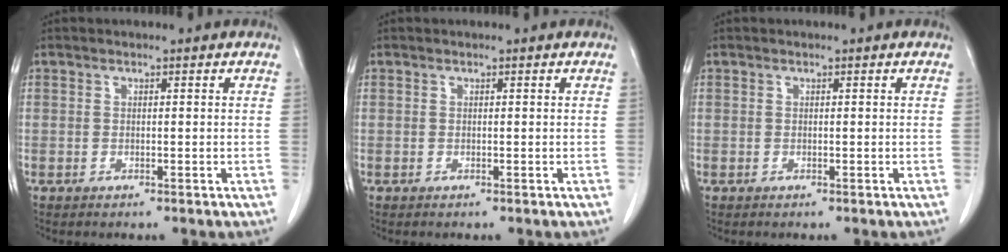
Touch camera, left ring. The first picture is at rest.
{"total": 0.0}
{"total": 0.0}